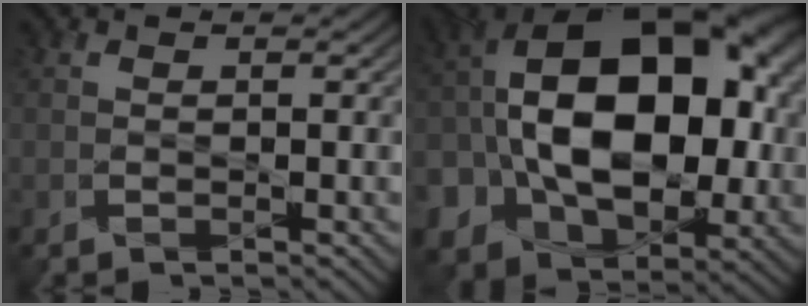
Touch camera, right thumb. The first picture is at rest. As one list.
[{"total": 21.1, "force": [-0.6, 14.6, 15.3], "torque": [-0.271, -0.017, 0.001]}]